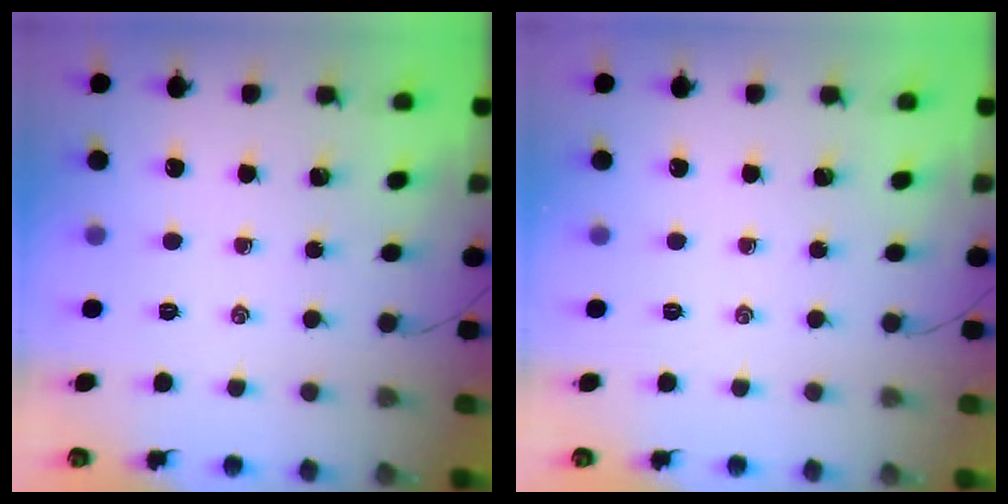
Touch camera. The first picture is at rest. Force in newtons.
{"total": 0.0}